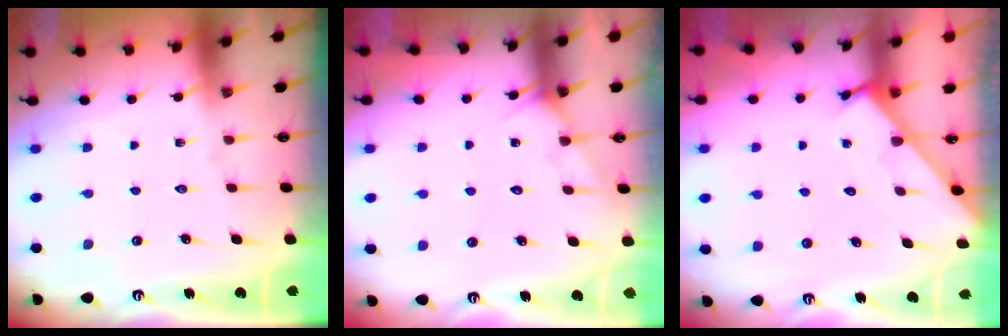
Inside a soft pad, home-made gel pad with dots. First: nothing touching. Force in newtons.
{"total": 6.2, "press": 6.2, "slide": 0.6}
{"total": 1.5, "press": 1.5, "slide": 0.1}